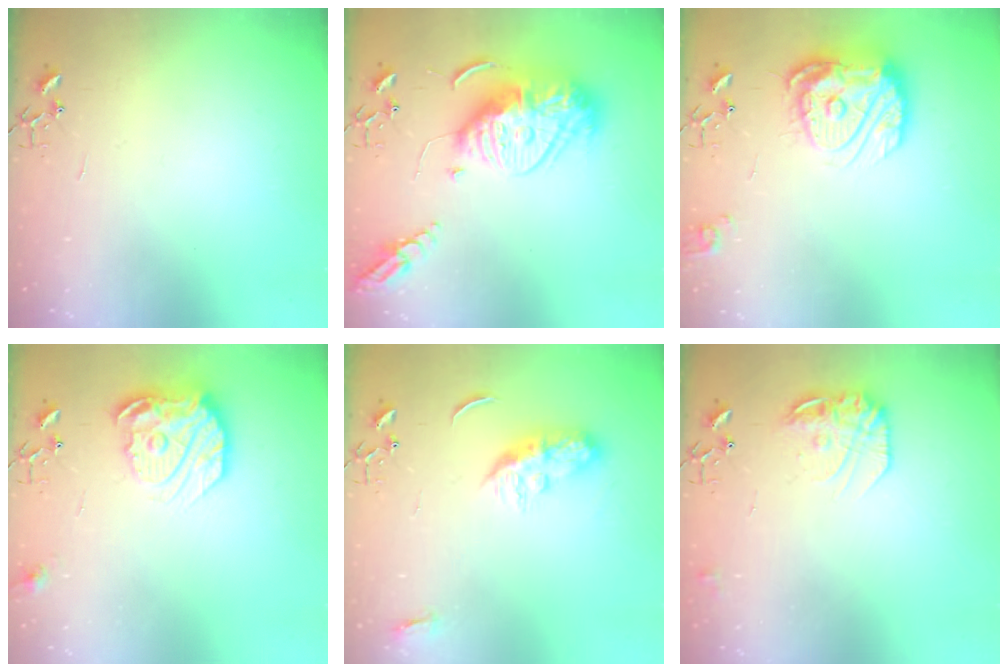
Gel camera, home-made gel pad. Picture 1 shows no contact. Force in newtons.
{"total": 19.6, "press": 19.5, "slide": 1.9}
{"total": 17.3, "press": 17.2, "slide": 1.9}
{"total": 17.2, "press": 17.1, "slide": 1.7}
{"total": 9.3, "press": 9.3, "slide": 0.1}
{"total": 13.6, "press": 13.6, "slide": 0.7}